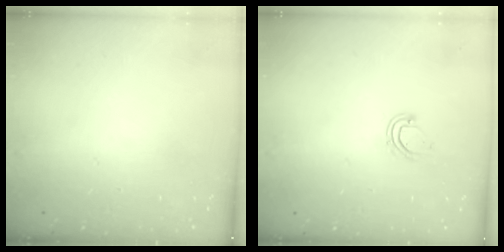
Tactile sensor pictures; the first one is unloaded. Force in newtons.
{"total": 5.2, "press": 5.2, "slide": 0.4}